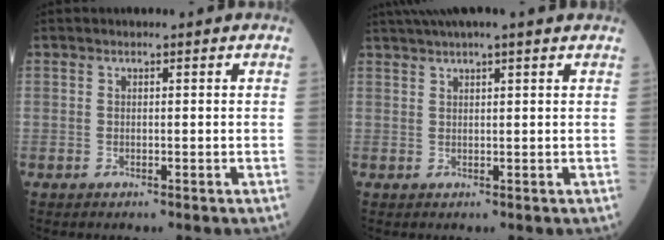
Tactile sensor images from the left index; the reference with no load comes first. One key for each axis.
{"total": 8.0, "fx": 6.5, "fy": -0.1, "fz": 4.6, "tx": -0.078, "ty": 0.039, "tz": 0.089}